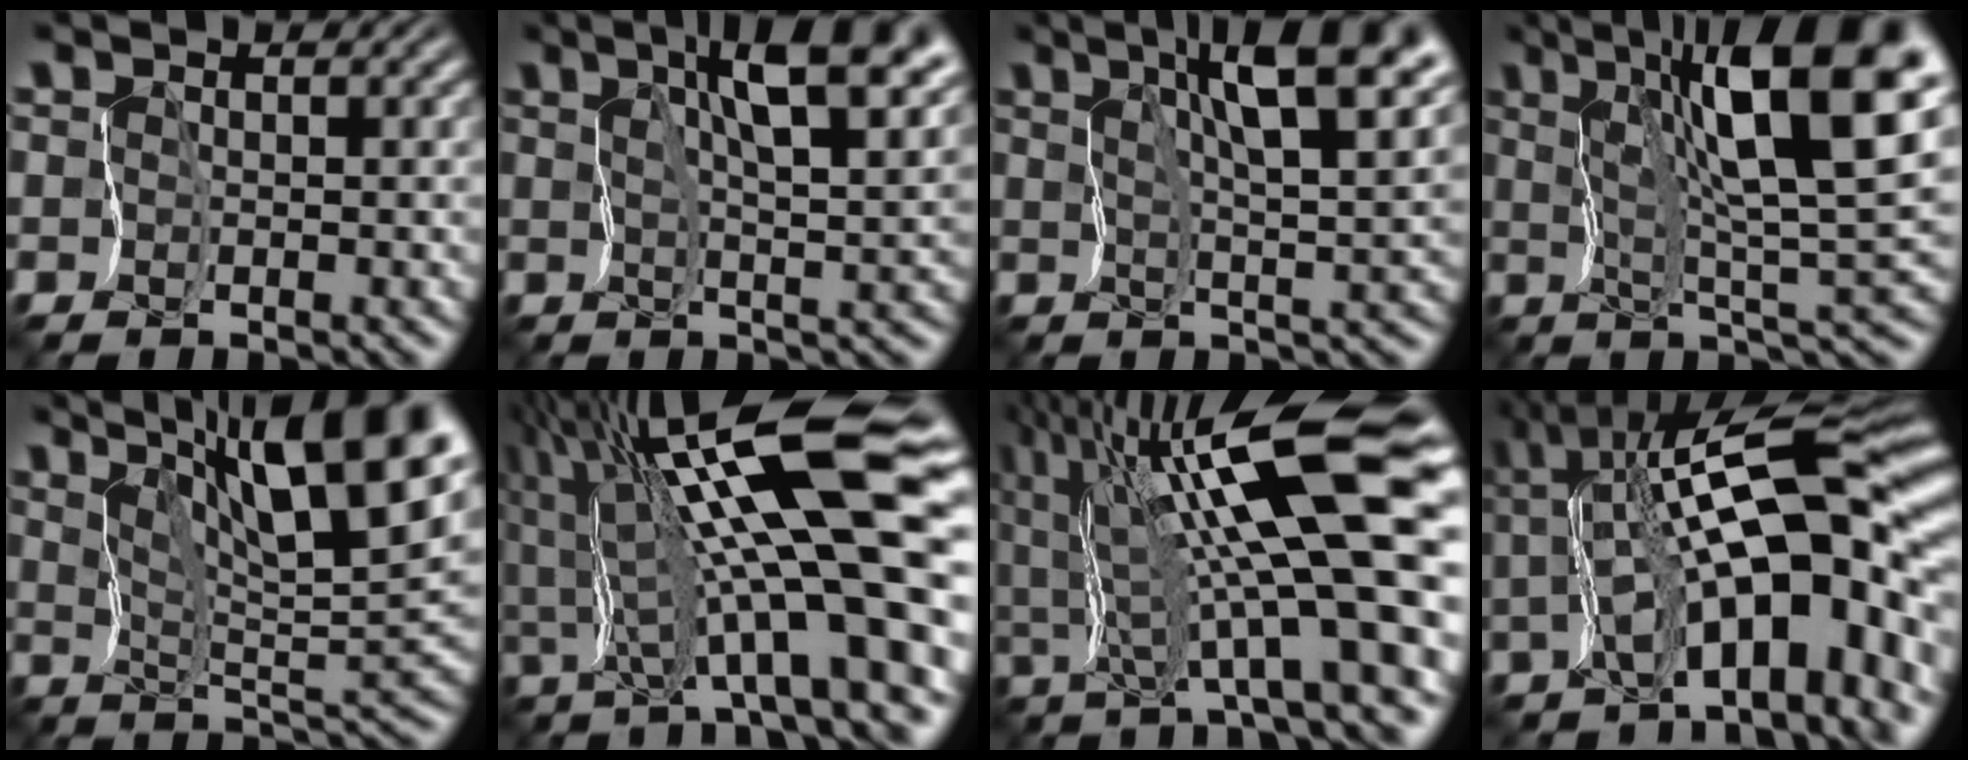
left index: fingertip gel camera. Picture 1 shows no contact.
{"total": 9.4, "force": [4.2, 2.4, 8.1], "torque": [-0.132, 0.006, 0.063]}
{"total": 10.2, "force": [5.0, 2.1, 8.6], "torque": [-0.137, 0.013, 0.071]}
{"total": 12.9, "force": [5.5, 1.8, 11.5], "torque": [-0.181, 0.011, 0.088]}
{"total": 12.7, "force": [7.8, 2.2, 9.8], "torque": [-0.149, 0.009, 0.116]}
{"total": 15.8, "force": [3.6, 2.2, 15.2], "torque": [-0.249, 0.014, 0.062]}
{"total": 16.3, "force": [4.1, 2.3, 15.6], "torque": [-0.266, 0.014, 0.071]}
{"total": 14.7, "force": [1.3, 4.7, 13.9], "torque": [-0.179, 0.027, 0.015]}